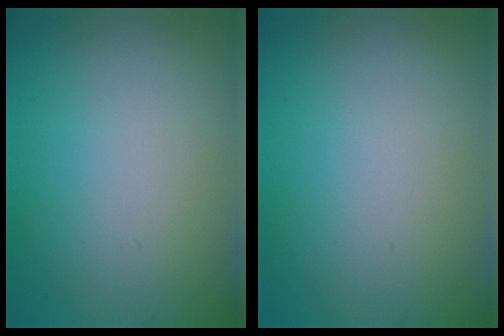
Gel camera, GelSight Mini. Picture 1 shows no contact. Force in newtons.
{"total": 0.0}